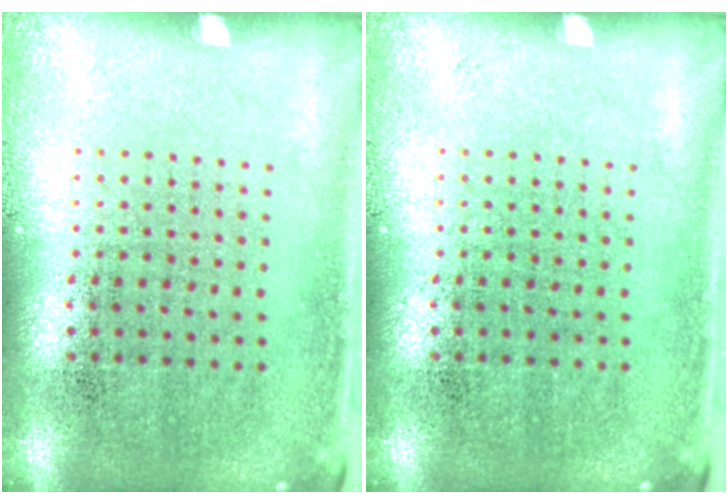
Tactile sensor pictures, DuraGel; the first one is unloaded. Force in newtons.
{"total": 0.0}